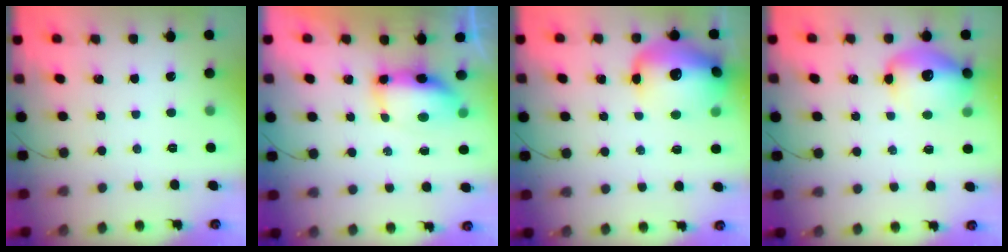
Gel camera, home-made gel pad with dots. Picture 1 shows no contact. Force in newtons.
{"total": 7.5, "press": 7.4, "slide": 1.4}
{"total": 19.7, "press": 18.4, "slide": 7.2}
{"total": 13.0, "press": 12.5, "slide": 3.7}